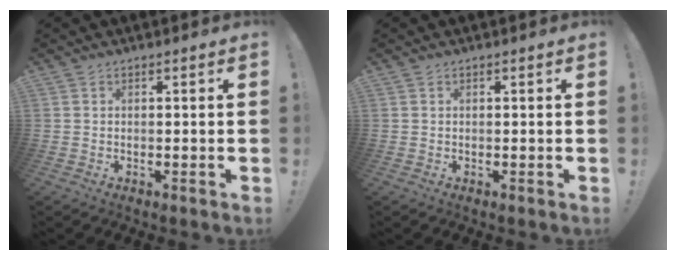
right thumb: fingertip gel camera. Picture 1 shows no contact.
{"total": 0.0}